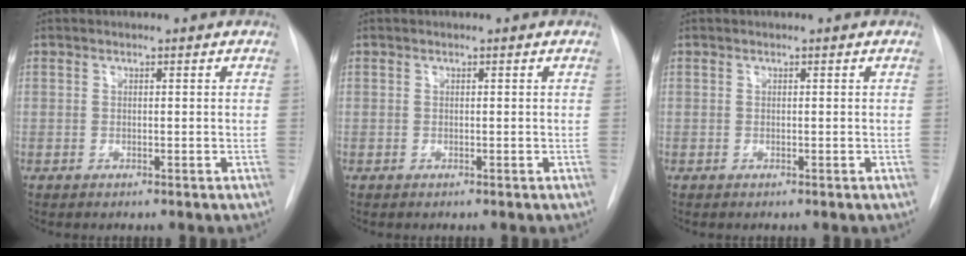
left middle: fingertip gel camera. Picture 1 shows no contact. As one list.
[{"total": 0.0}, {"total": 0.0}]